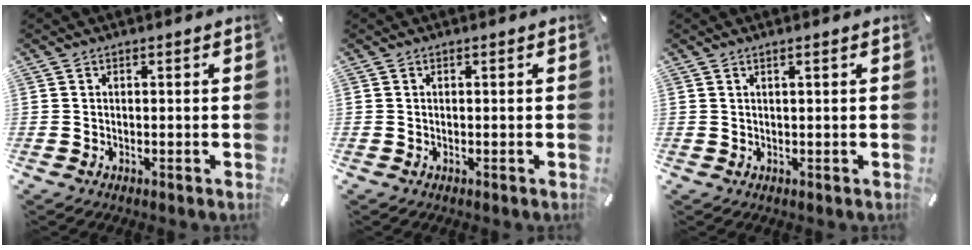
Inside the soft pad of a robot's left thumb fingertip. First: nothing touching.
{"total": 0.0}
{"total": 1.0, "force": [0.5, -0.1, 0.9], "torque": [-0.016, -0.001, 0.008]}